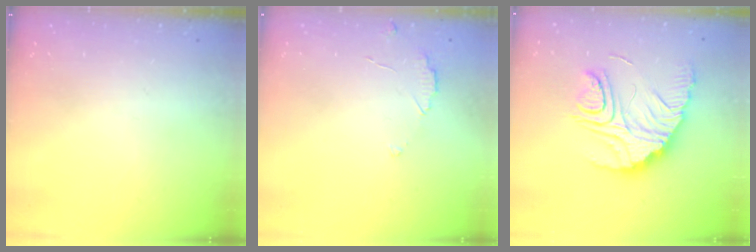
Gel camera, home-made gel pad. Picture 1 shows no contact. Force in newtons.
{"total": 2.7, "press": 2.6, "slide": 0.3}
{"total": 15.5, "press": 15.4, "slide": 1.4}